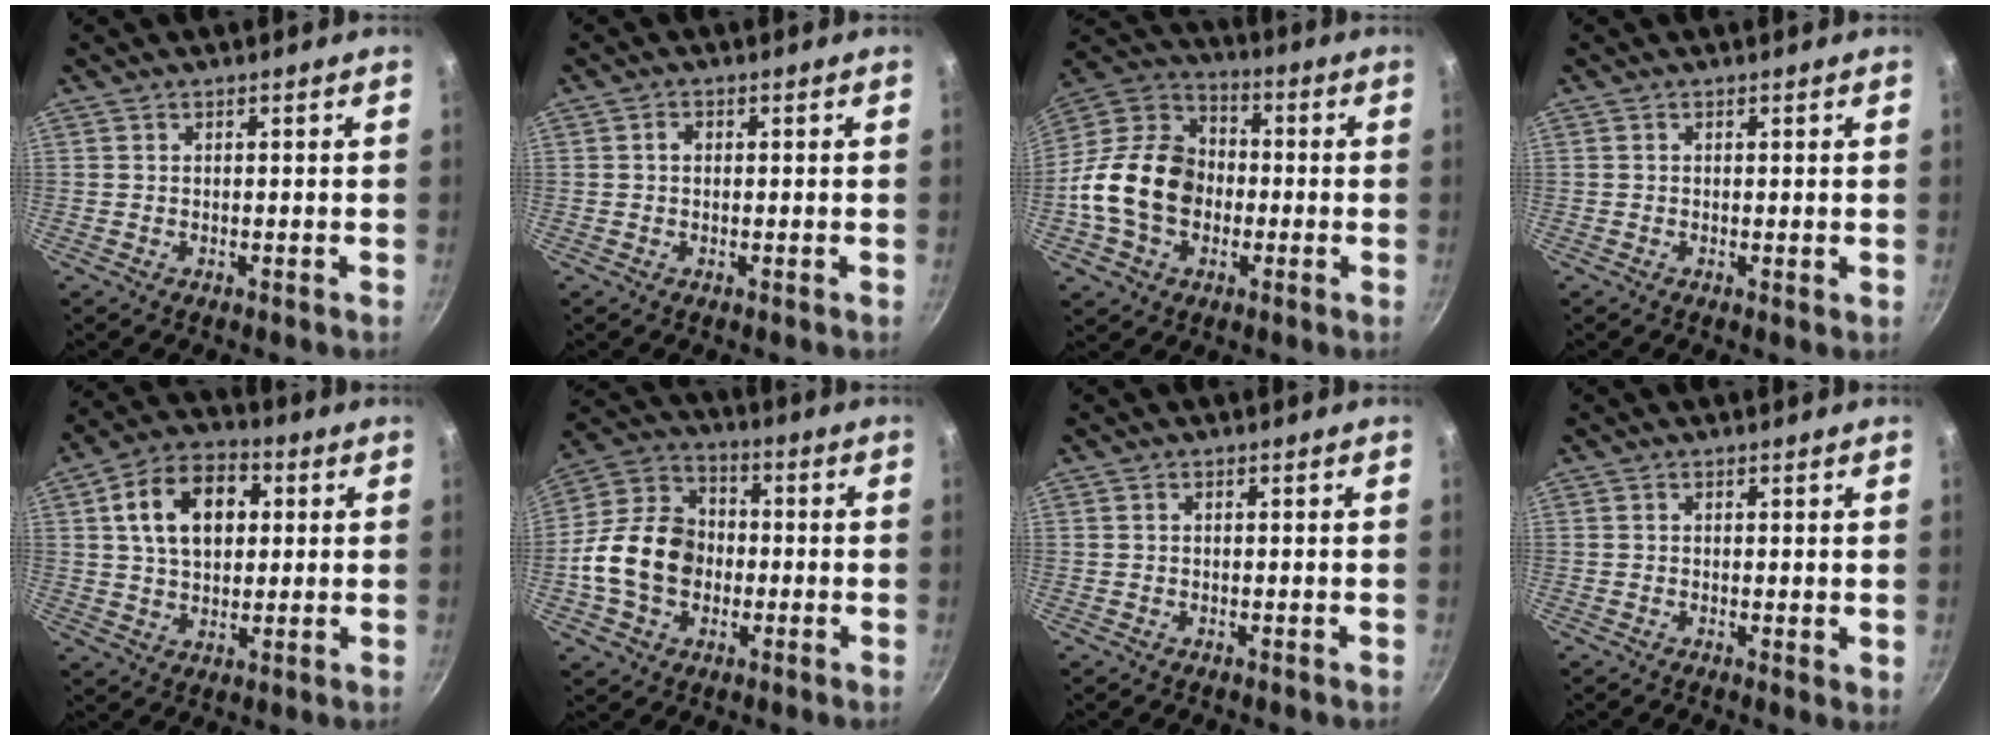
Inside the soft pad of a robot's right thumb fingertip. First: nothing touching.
{"total": 1.4, "force": [0.2, 1.1, 0.9], "torque": [-0.016, 0.005, 0.003]}
{"total": 17.7, "force": [-2.8, 13.6, 11.0], "torque": [-0.172, 0.039, -0.064]}
{"total": 0.6, "force": [0.1, 0.2, 0.5], "torque": [-0.008, -0.001, 0.000]}
{"total": 14.0, "force": [3.2, 9.5, 9.8], "torque": [-0.137, 0.013, 0.045]}
{"total": 15.7, "force": [-2.3, 12.2, 9.6], "torque": [-0.145, 0.033, -0.055]}
{"total": 0.0}
{"total": 1.5, "force": [0.3, 0.6, 1.3], "torque": [-0.018, -0.003, 0.003]}